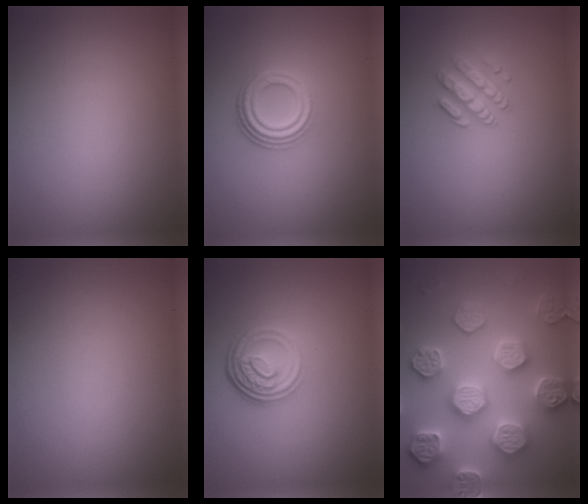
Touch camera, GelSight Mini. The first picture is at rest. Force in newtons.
{"total": 4.2, "press": 3.1, "slide": 2.7}
{"total": 2.5, "press": 2.3, "slide": 0.9}
{"total": 0.0}
{"total": 4.9, "press": 3.5, "slide": 3.4}
{"total": 8.0, "press": 7.8, "slide": 1.8}